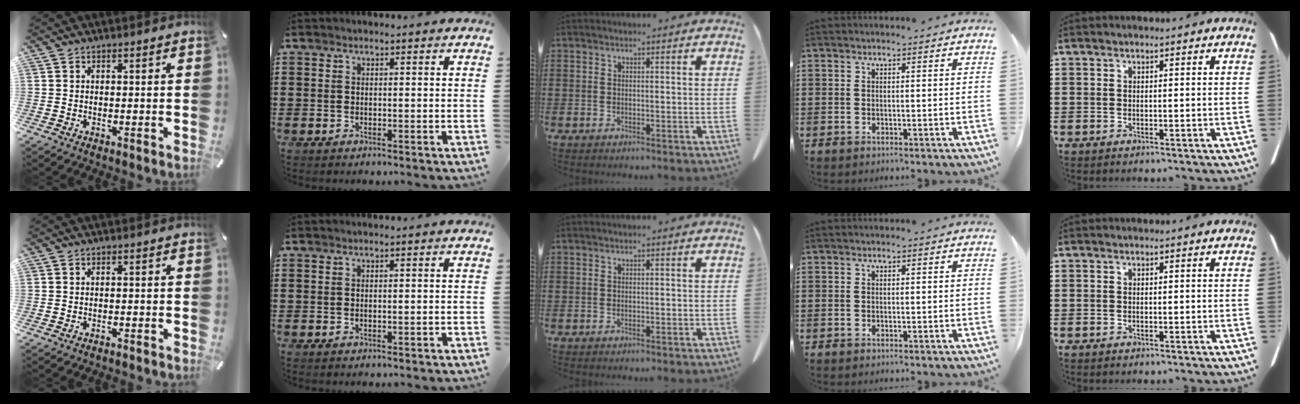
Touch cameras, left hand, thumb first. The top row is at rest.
{"thumb": {"total": 1.4, "force": [-1.4, 0.3, 0.3], "torque": [-0.008, 0.004, -0.027]}, "index": {"total": 0.7, "force": [-0.5, 0.0, 0.4], "torque": [-0.007, -0.002, -0.010]}}